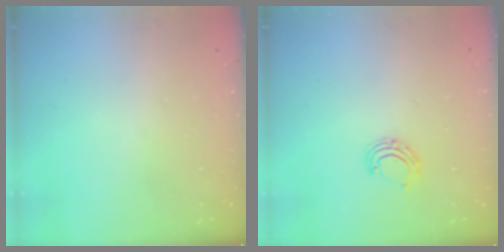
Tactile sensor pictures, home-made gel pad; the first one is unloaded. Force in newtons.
{"total": 6.0, "press": 5.9, "slide": 1.1}